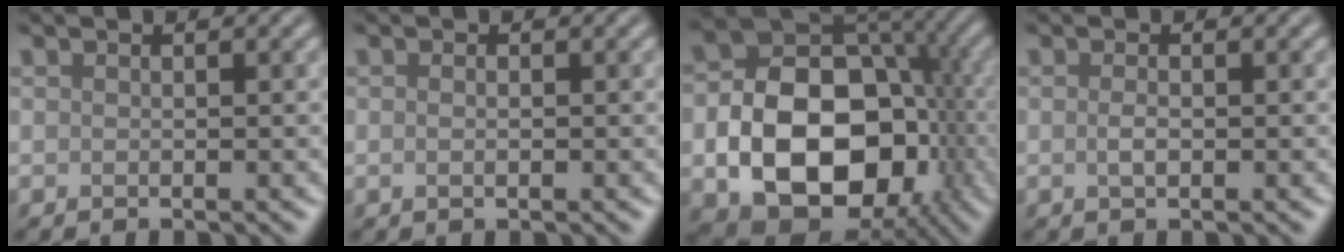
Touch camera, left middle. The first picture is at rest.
{"total": 0.8, "force": [-0.1, 0.4, 0.7], "torque": [-0.012, -0.007, 0.000]}
{"total": 14.1, "force": [-3.6, 9.8, 9.5], "torque": [-0.142, -0.017, -0.068]}
{"total": 1.0, "force": [-0.2, 0.4, 1.0], "torque": [-0.024, -0.002, -0.003]}